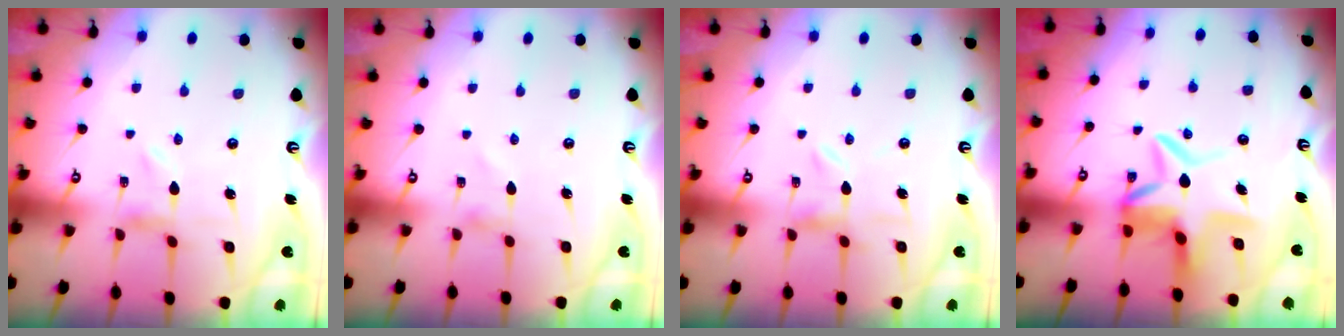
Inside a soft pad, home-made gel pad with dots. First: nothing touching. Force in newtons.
{"total": 1.1, "press": 1.1, "slide": 0.0}
{"total": 3.7, "press": 3.7, "slide": 0.5}
{"total": 8.2, "press": 7.8, "slide": 2.3}